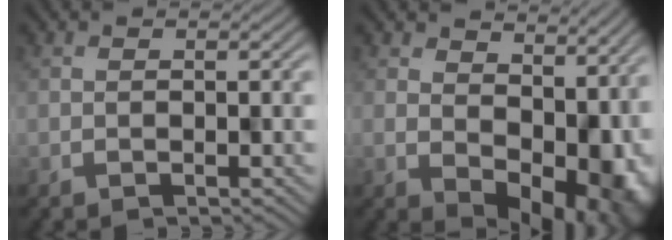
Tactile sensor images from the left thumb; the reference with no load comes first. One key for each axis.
{"total": 12.4, "fx": 0.8, "fy": 7.8, "fz": 9.6, "tx": -0.128, "ty": -0.035, "tz": 0.044}